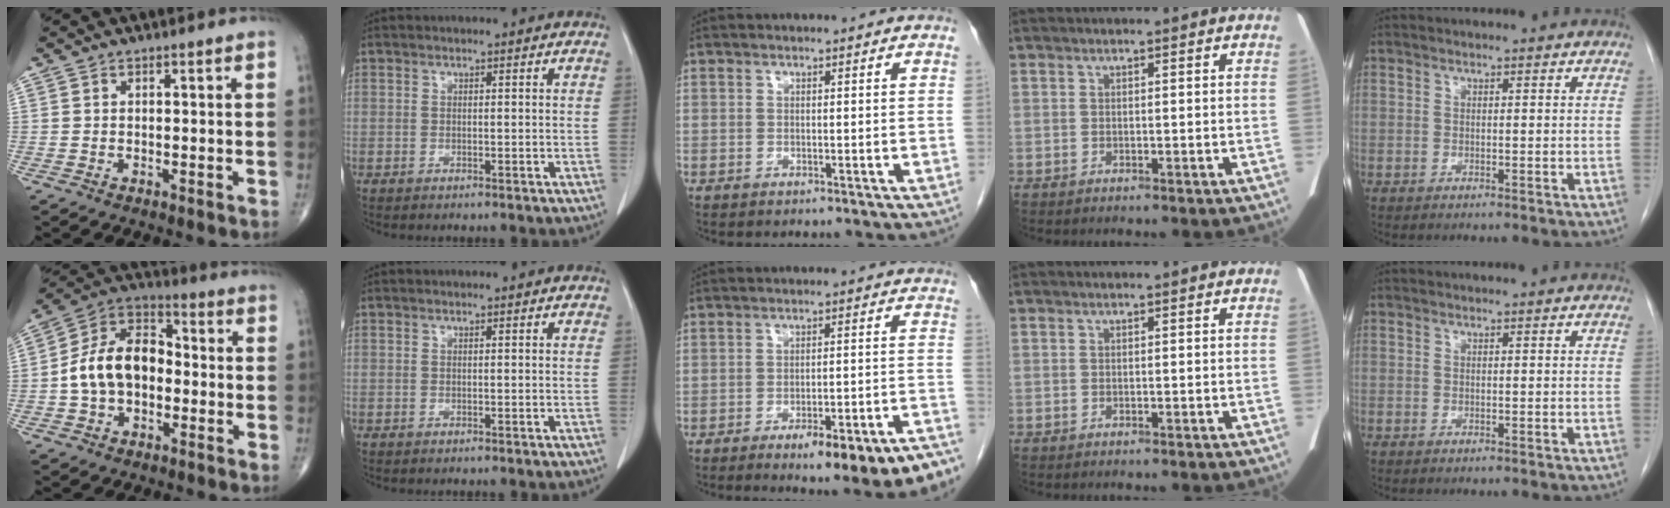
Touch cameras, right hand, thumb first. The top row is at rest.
{"thumb": {"total": 13.8, "force": [-1.4, 9.4, 10.0], "torque": [-0.162, 0.042, -0.037]}, "middle": {"total": 14.9, "force": [-10.5, 2.8, 10.2], "torque": [-0.071, 0.027, -0.141]}}